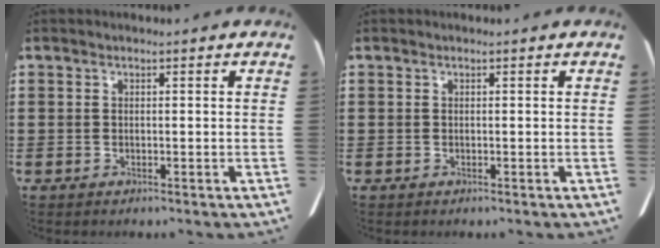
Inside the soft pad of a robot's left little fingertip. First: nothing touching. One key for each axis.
{"total": 0.0}